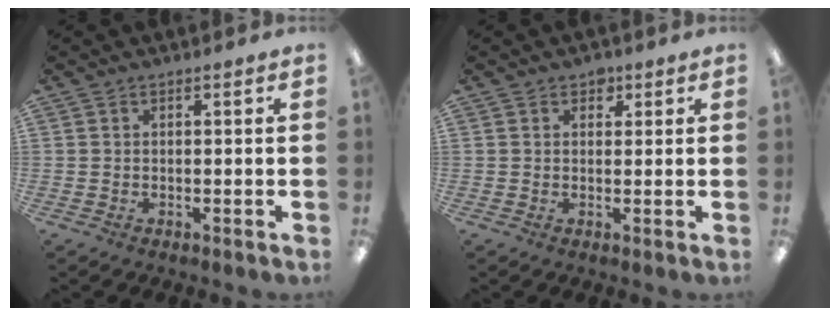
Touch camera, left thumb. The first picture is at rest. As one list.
[{"total": 2.4, "force": [1.4, 1.7, 0.9], "torque": [-0.005, -0.003, 0.022]}]